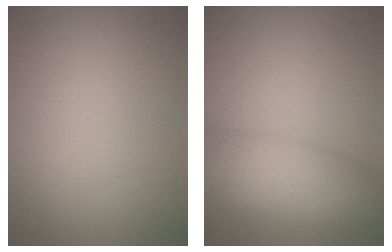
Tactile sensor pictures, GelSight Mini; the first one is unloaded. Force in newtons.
{"total": 7.4, "press": 7.3, "slide": 0.3}